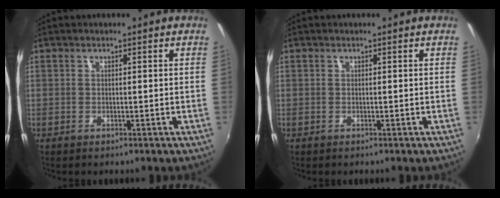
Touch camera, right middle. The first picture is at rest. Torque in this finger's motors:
{"motor_torque": [0.00, 0.00, 0.00, 0.00]}